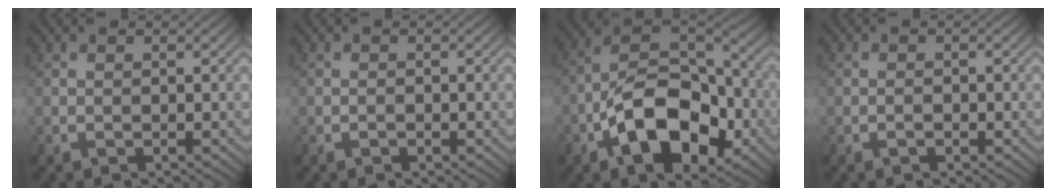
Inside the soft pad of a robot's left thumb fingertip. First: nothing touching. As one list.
[{"total": 0.6, "force": [-0.4, 0.2, 0.4], "torque": [-0.005, 0.001, -0.006]}, {"total": 14.2, "force": [-5.8, 7.5, 10.5], "torque": [-0.189, -0.006, -0.120]}, {"total": 0.9, "force": [-0.5, 0.3, 0.6], "torque": [-0.009, 0.001, -0.009]}]